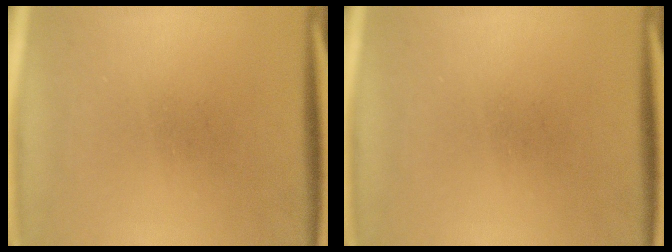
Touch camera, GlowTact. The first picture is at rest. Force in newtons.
{"total": 0.0}